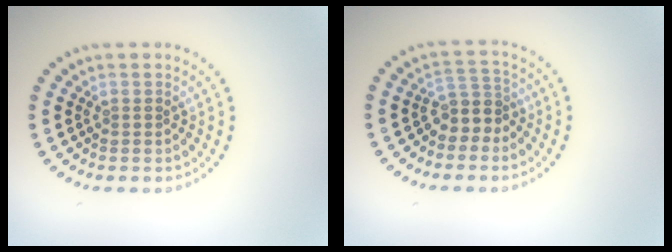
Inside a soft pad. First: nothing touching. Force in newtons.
{"total": 2.7, "press": 2.1, "slide": 1.7}